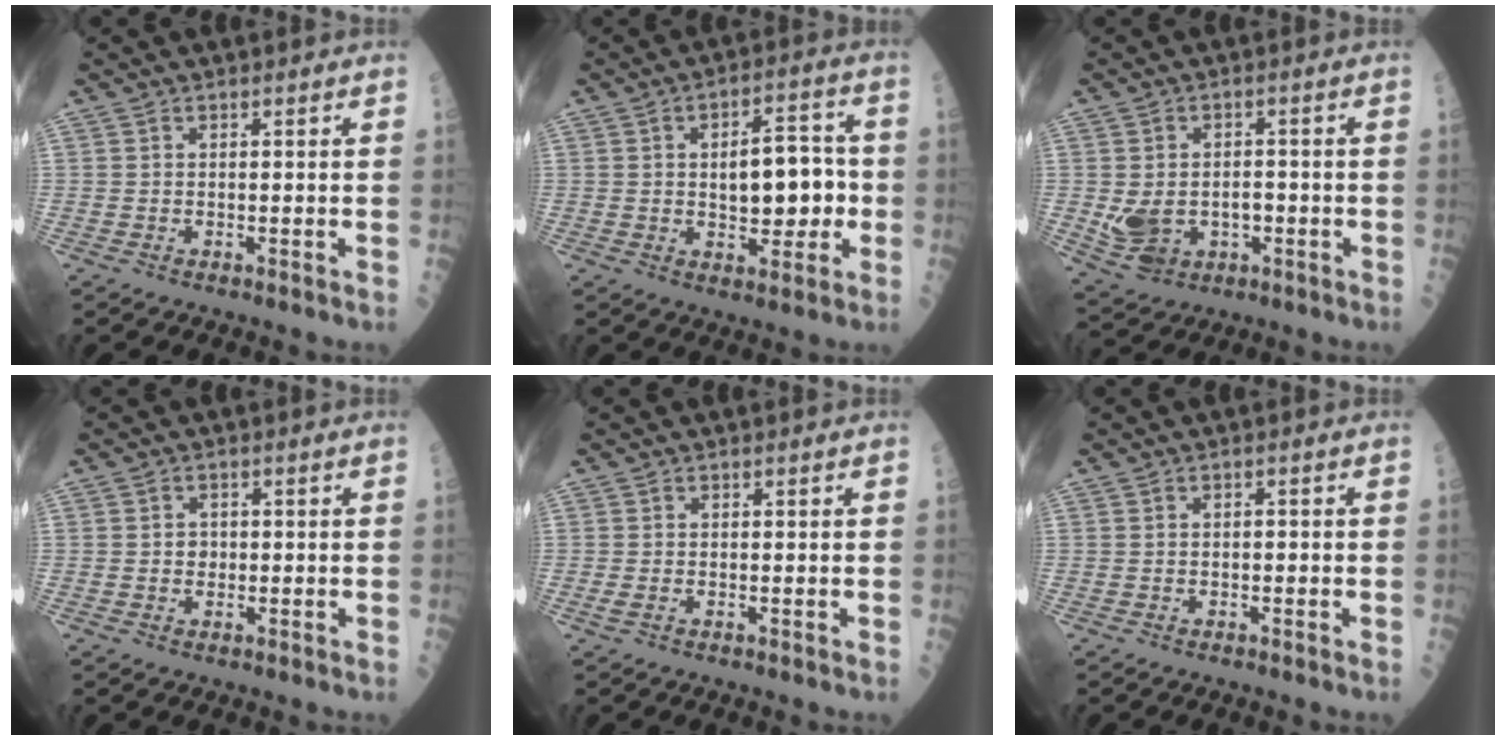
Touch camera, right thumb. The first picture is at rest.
{"total": 11.2, "force": [-0.3, 5.8, 9.5], "torque": [-0.099, 0.021, -0.001]}
{"total": 8.9, "force": [-1.3, 6.7, 5.6], "torque": [-0.079, 0.014, -0.002]}
{"total": 2.0, "force": [0.0, 1.8, 1.0], "torque": [0.003, 0.004, 0.000]}
{"total": 1.0, "force": [-0.3, 0.5, 0.8], "torque": [-0.023, -0.003, -0.007]}
{"total": 0.7, "force": [-0.1, 0.4, 0.6], "torque": [-0.003, 0.003, -0.003]}